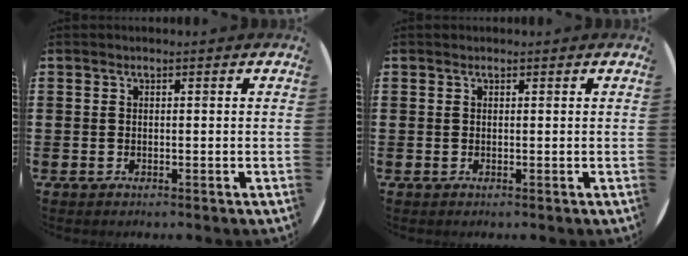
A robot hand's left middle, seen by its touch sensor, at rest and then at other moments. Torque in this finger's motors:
{"motor_torque": [-0.02, 0.07, -0.01, 0.02]}